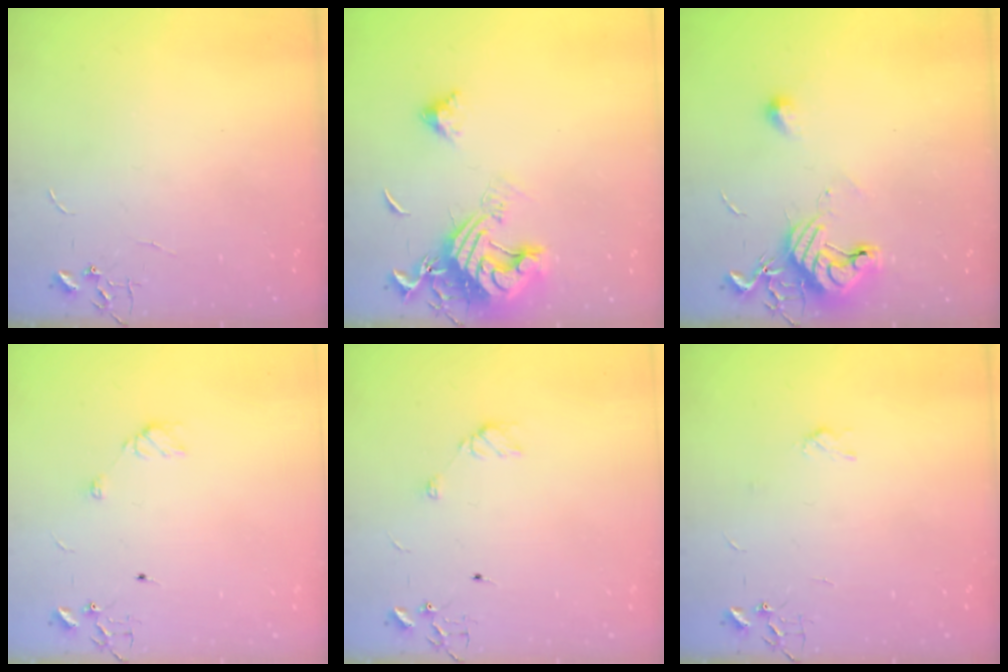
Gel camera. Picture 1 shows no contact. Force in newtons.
{"total": 15.3, "press": 15.2, "slide": 1.7}
{"total": 11.6, "press": 11.6, "slide": 0.5}
{"total": 6.5, "press": 6.5, "slide": 0.7}
{"total": 6.5, "press": 6.5, "slide": 0.7}
{"total": 3.0, "press": 2.9, "slide": 0.6}